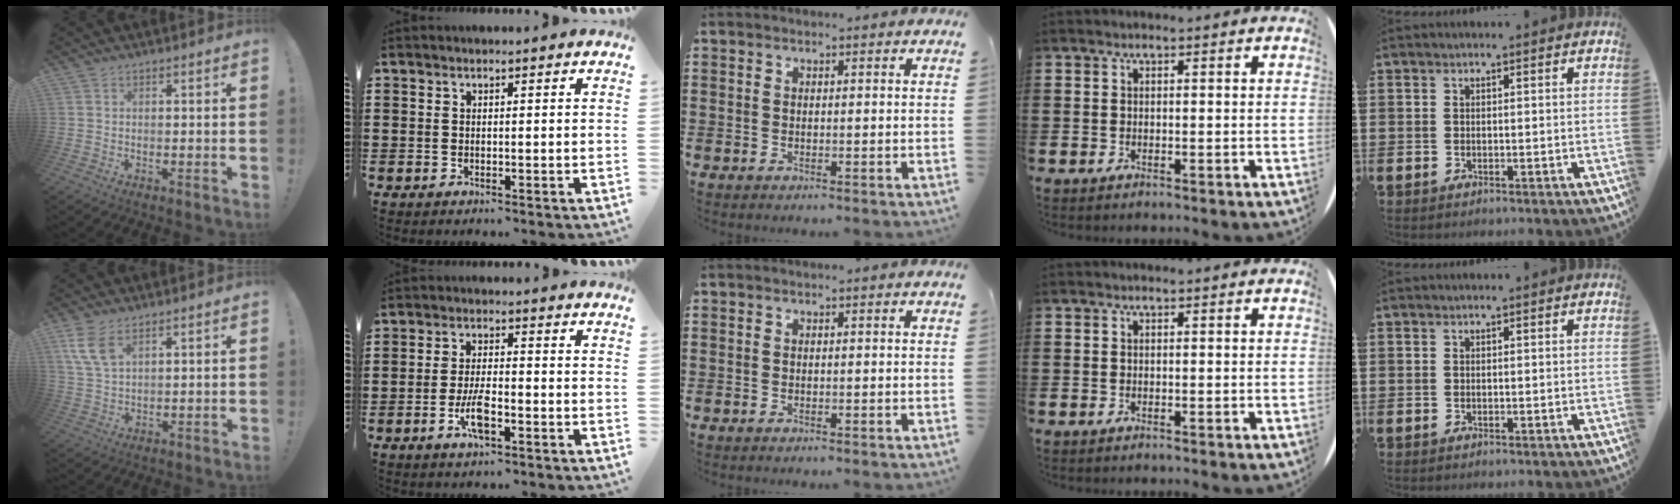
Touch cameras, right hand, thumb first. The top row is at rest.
{"thumb": {"total": 7.5, "force": [4.3, 3.4, 5.1], "torque": [-0.102, -0.014, 0.082]}, "index": {"total": 5.2, "force": [-2.1, 1.4, 4.6], "torque": [-0.097, -0.004, -0.041]}}